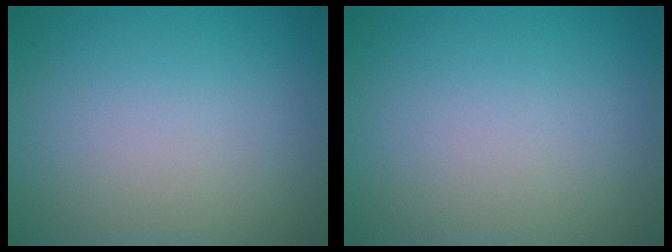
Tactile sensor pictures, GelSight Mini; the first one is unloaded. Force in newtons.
{"total": 0.0}